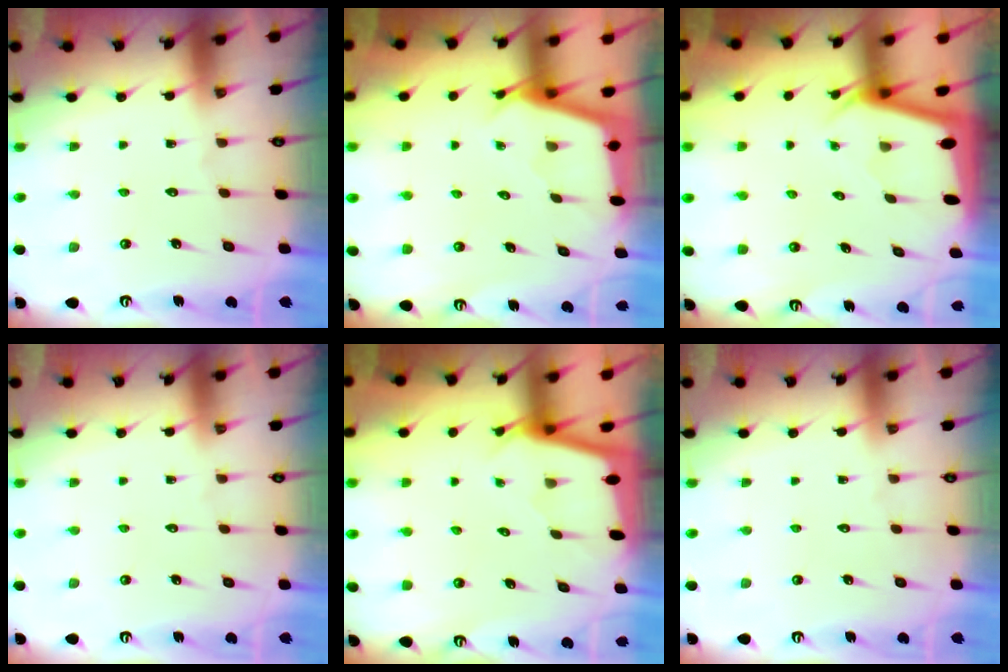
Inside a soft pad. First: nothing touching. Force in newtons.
{"total": 2.5, "press": 2.5, "slide": 0.4}
{"total": 2.0, "press": 2.0, "slide": 0.1}
{"total": 0.0}
{"total": 1.9, "press": 1.9, "slide": 0.1}
{"total": 0.0}